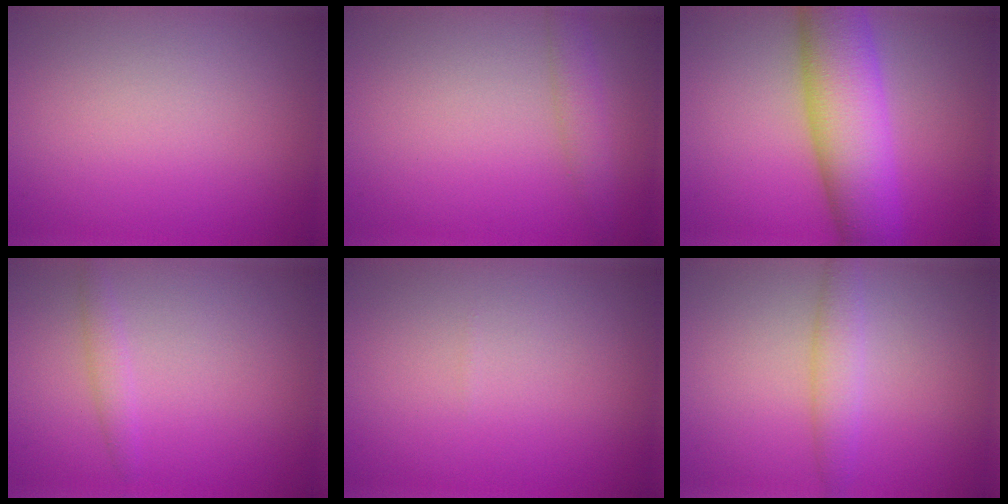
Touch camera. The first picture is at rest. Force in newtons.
{"total": 1.9, "press": 1.9, "slide": 0.1}
{"total": 8.6, "press": 8.6, "slide": 0.4}
{"total": 1.3, "press": 1.3, "slide": 0.0}
{"total": 0.0}
{"total": 2.2, "press": 2.2, "slide": 0.0}